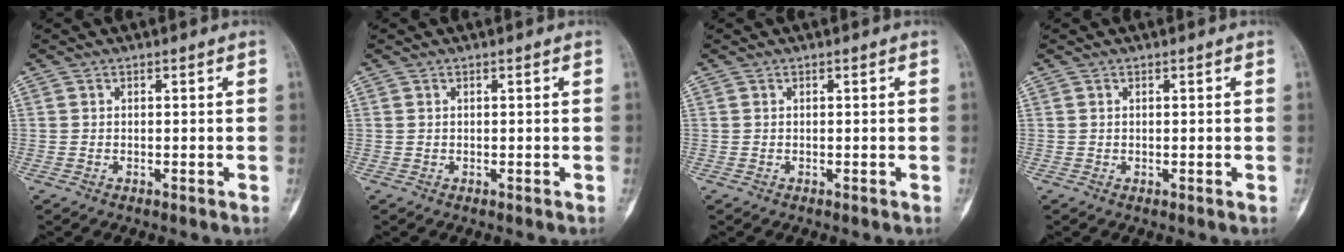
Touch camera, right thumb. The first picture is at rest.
{"total": 0.0}
{"total": 0.0}
{"total": 0.0}